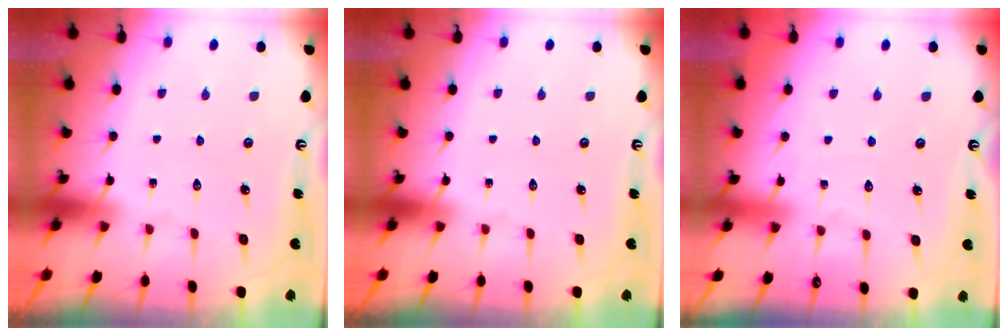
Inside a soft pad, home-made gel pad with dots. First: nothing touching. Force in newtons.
{"total": 0.0}
{"total": 2.2, "press": 2.2, "slide": 0.3}